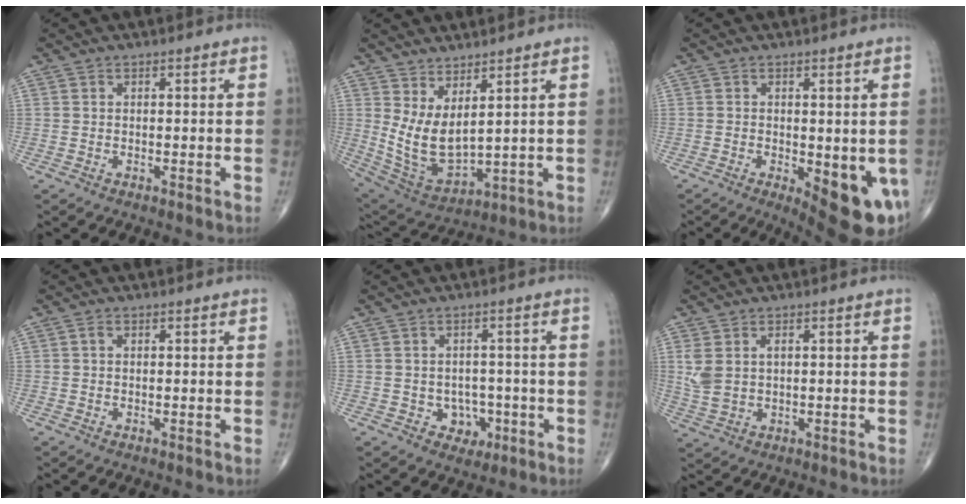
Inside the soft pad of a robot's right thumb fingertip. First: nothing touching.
{"total": 10.2, "force": [3.7, 4.4, 8.5], "torque": [-0.157, -0.042, 0.092]}
{"total": 12.0, "force": [-3.5, 4.7, 10.5], "torque": [-0.123, -0.019, -0.034]}
{"total": 0.9, "force": [0.2, 0.6, 0.6], "torque": [-0.013, 0.006, 0.004]}
{"total": 4.6, "force": [-1.4, 3.9, 1.9], "torque": [0.004, 0.010, -0.014]}
{"total": 5.4, "force": [1.2, 3.4, 4.1], "torque": [-0.096, 0.005, 0.032]}